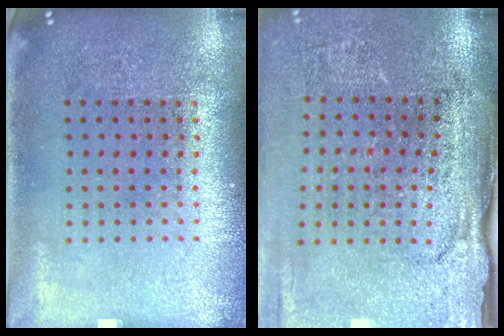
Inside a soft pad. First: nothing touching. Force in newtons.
{"total": 4.2, "press": 3.6, "slide": 2.1}